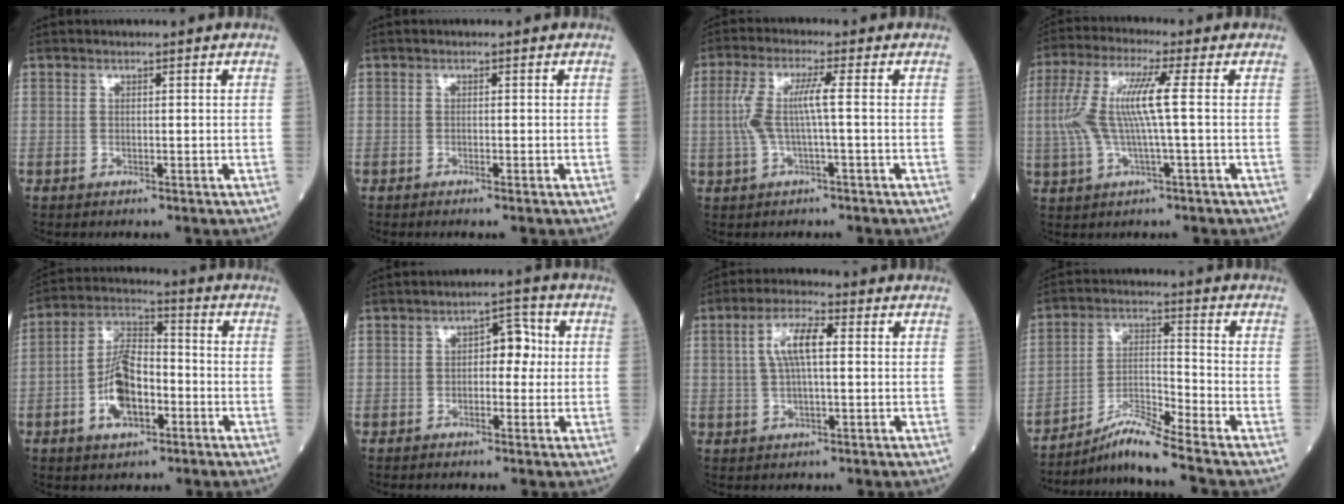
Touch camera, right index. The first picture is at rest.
{"total": 0.8, "force": [-0.6, -0.1, 0.5], "torque": [-0.011, 0.000, -0.010]}
{"total": 5.9, "force": [0.0, 0.2, 5.9], "torque": [-0.135, 0.014, -0.001]}
{"total": 9.6, "force": [0.5, 0.5, 9.6], "torque": [-0.212, 0.017, 0.006]}
{"total": 10.0, "force": [-3.1, 4.7, 8.3], "torque": [-0.167, 0.017, -0.058]}
{"total": 4.7, "force": [0.4, 2.6, 3.9], "torque": [-0.051, 0.021, 0.002]}
{"total": 6.4, "force": [1.2, 1.6, 6.0], "torque": [-0.122, 0.016, 0.023]}
{"total": 7.7, "force": [-6.8, -1.9, 3.2], "torque": [-0.068, -0.013, -0.125]}